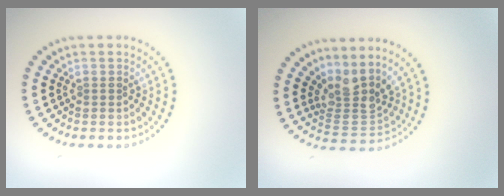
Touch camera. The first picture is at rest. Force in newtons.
{"total": 3.6, "press": 2.4, "slide": 2.6}